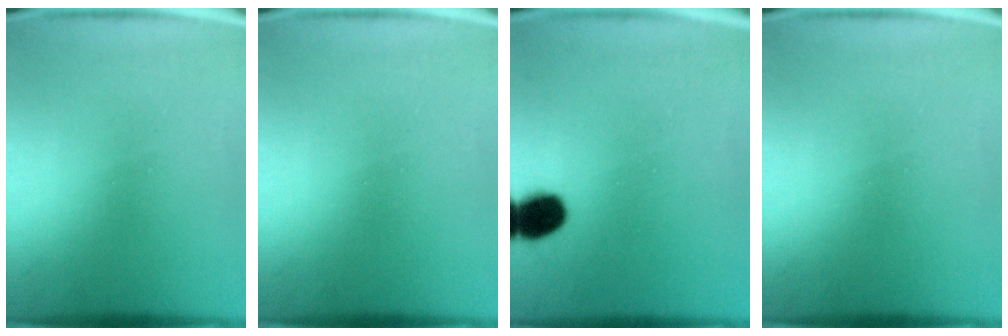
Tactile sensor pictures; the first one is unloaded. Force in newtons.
{"total": 0.0}
{"total": 9.1}
{"total": 0.0}